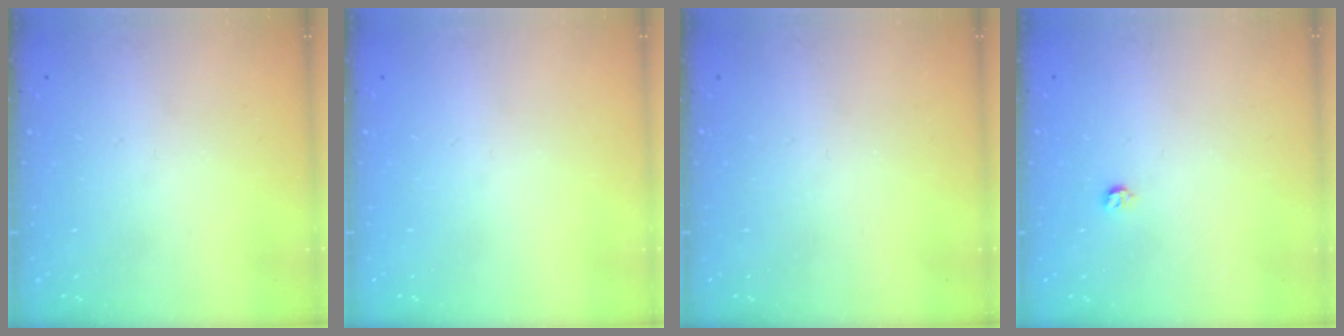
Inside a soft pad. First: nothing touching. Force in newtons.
{"total": 0.0}
{"total": 0.0}
{"total": 3.3, "press": 3.3, "slide": 0.7}